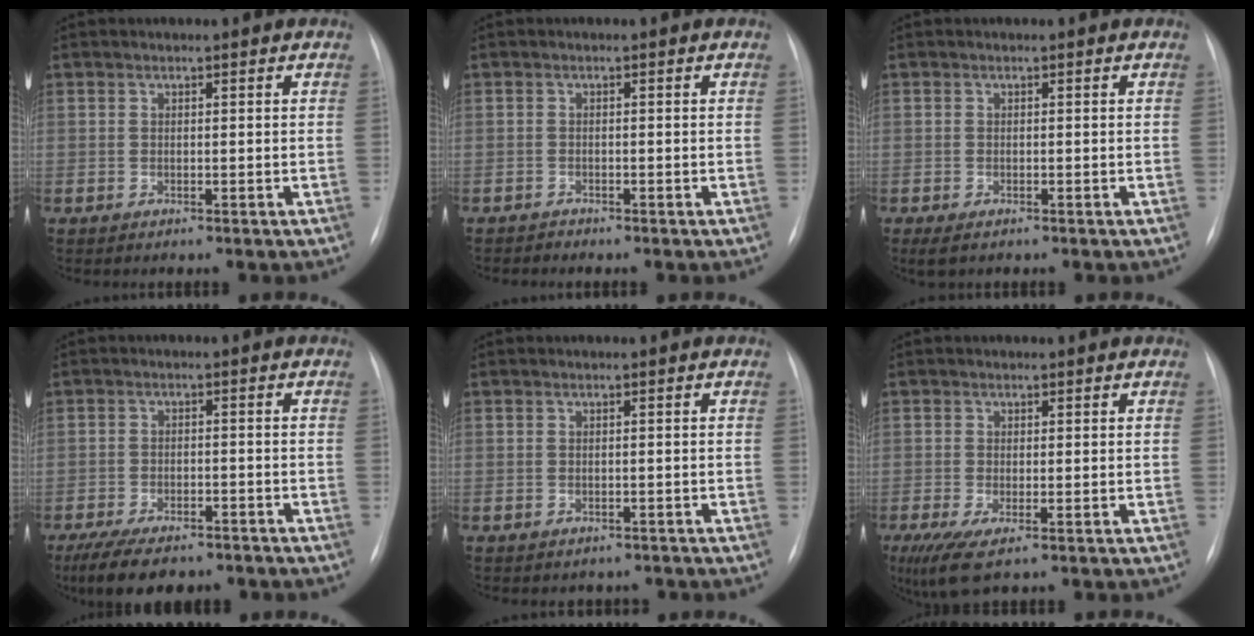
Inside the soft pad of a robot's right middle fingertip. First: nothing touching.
{"total": 0.8, "force": [-0.7, 0.1, -0.2], "torque": [0.002, -0.003, -0.015]}
{"total": 2.0, "force": [-1.3, 0.9, 1.2], "torque": [-0.024, -0.004, -0.015]}
{"total": 10.7, "force": [-8.4, 3.8, 5.5], "torque": [-0.088, -0.009, -0.122]}
{"total": 2.2, "force": [-1.8, 1.2, 0.2], "torque": [-0.005, 0.007, -0.021]}
{"total": 4.8, "force": [-2.1, 1.4, 4.1], "torque": [-0.081, -0.015, -0.032]}